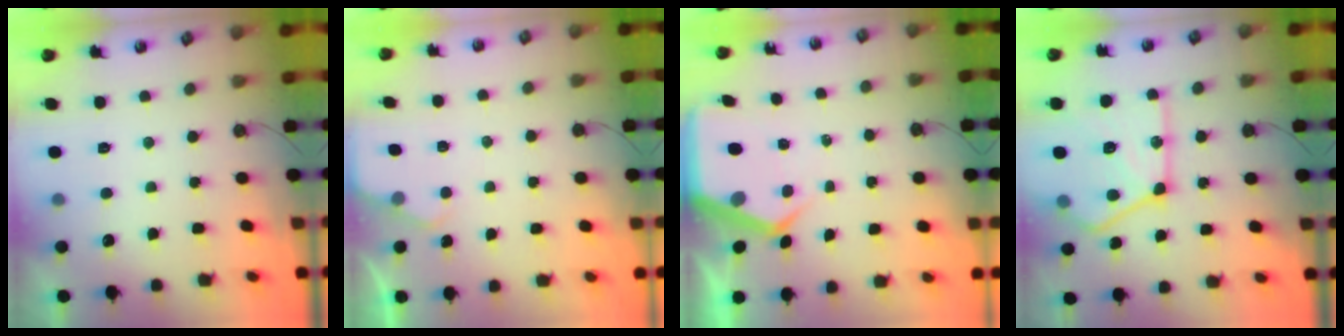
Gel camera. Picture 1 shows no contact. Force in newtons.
{"total": 3.2, "press": 3.1, "slide": 0.3}
{"total": 6.3, "press": 6.3, "slide": 0.6}
{"total": 23.2, "press": 23.1, "slide": 2.2}